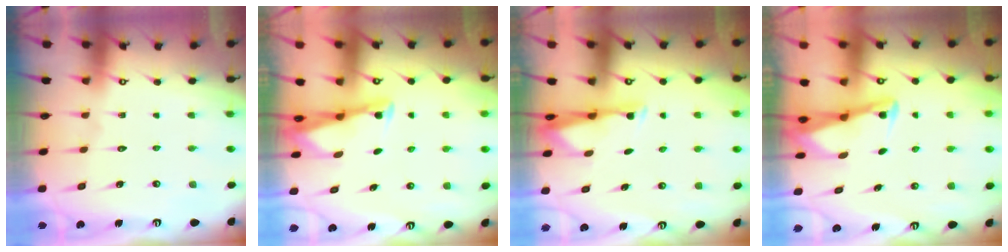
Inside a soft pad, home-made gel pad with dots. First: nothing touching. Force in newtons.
{"total": 2.5, "press": 2.5, "slide": 0.1}
{"total": 2.9, "press": 2.9, "slide": 0.6}
{"total": 3.0, "press": 3.0, "slide": 0.4}